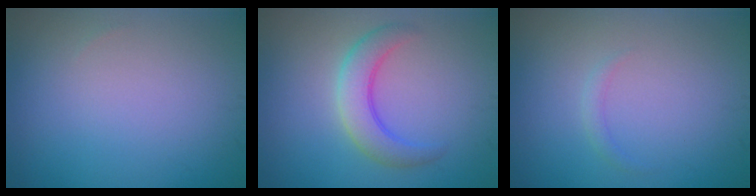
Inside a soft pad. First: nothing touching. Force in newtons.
{"total": 3.8, "press": 3.8, "slide": 0.1}
{"total": 0.8, "press": 0.8, "slide": 0.0}